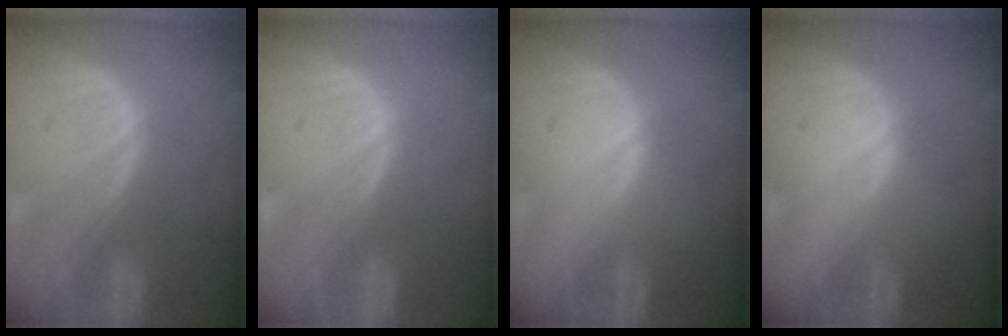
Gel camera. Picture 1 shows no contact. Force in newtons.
{"total": 0.0}
{"total": 0.0}
{"total": 0.0}